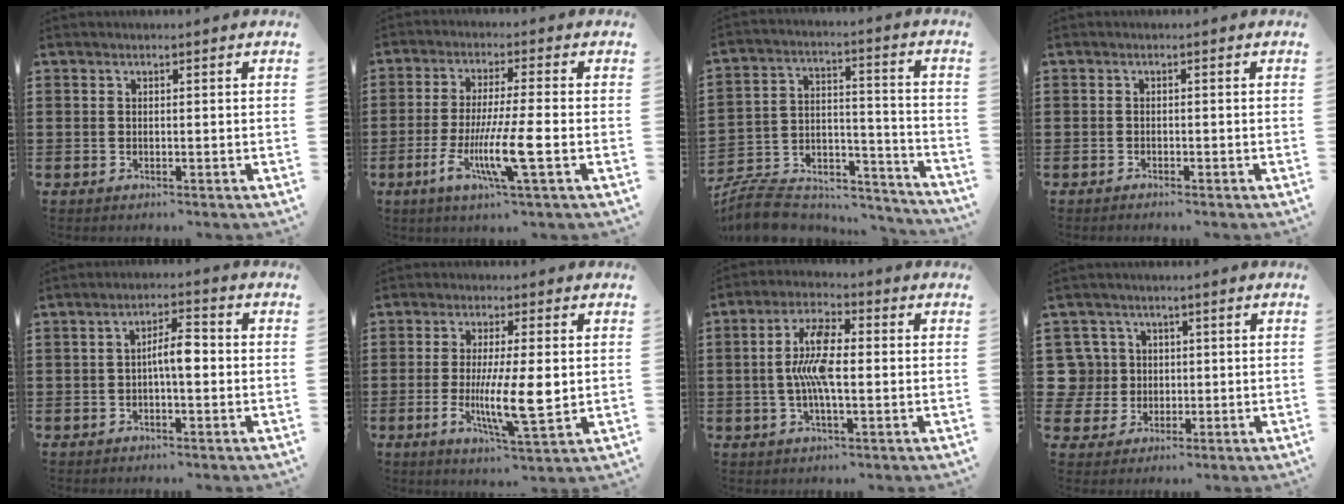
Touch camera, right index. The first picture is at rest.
{"total": 9.4, "force": [-3.0, 0.3, 8.9], "torque": [-0.182, -0.022, -0.061]}
{"total": 8.3, "force": [-7.6, 2.6, 1.9], "torque": [-0.037, 0.013, -0.148]}
{"total": 0.6, "force": [-0.6, 0.0, 0.1], "torque": [-0.003, -0.002, -0.013]}
{"total": 4.4, "force": [-0.4, 1.3, 4.2], "torque": [-0.077, 0.010, -0.010]}
{"total": 9.2, "force": [-0.8, 1.9, 8.9], "torque": [-0.174, -0.014, -0.016]}
{"total": 8.3, "force": [-0.2, 2.6, 7.9], "torque": [-0.164, 0.003, -0.010]}
{"total": 6.1, "force": [0.7, 5.9, 1.4], "torque": [-0.069, 0.013, 0.011]}